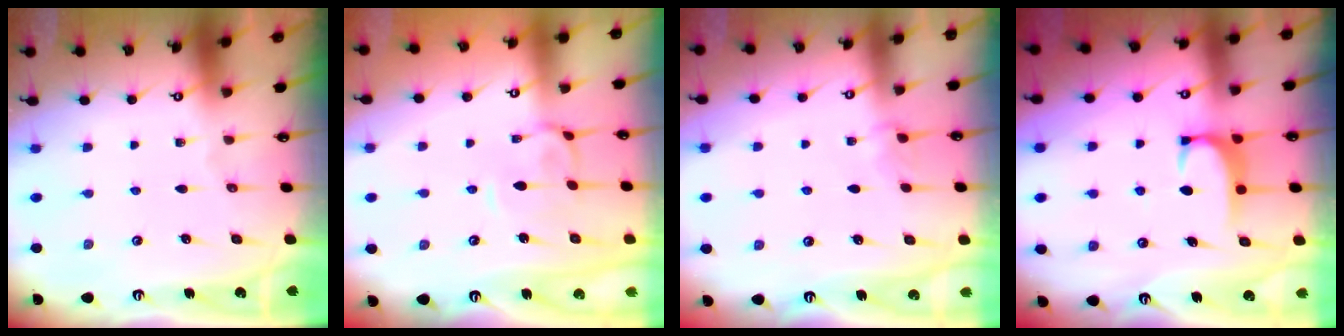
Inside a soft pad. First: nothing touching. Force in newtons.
{"total": 1.5, "press": 1.3, "slide": 0.7}
{"total": 3.7, "press": 3.7, "slide": 0.3}
{"total": 1.8, "press": 1.7, "slide": 0.5}